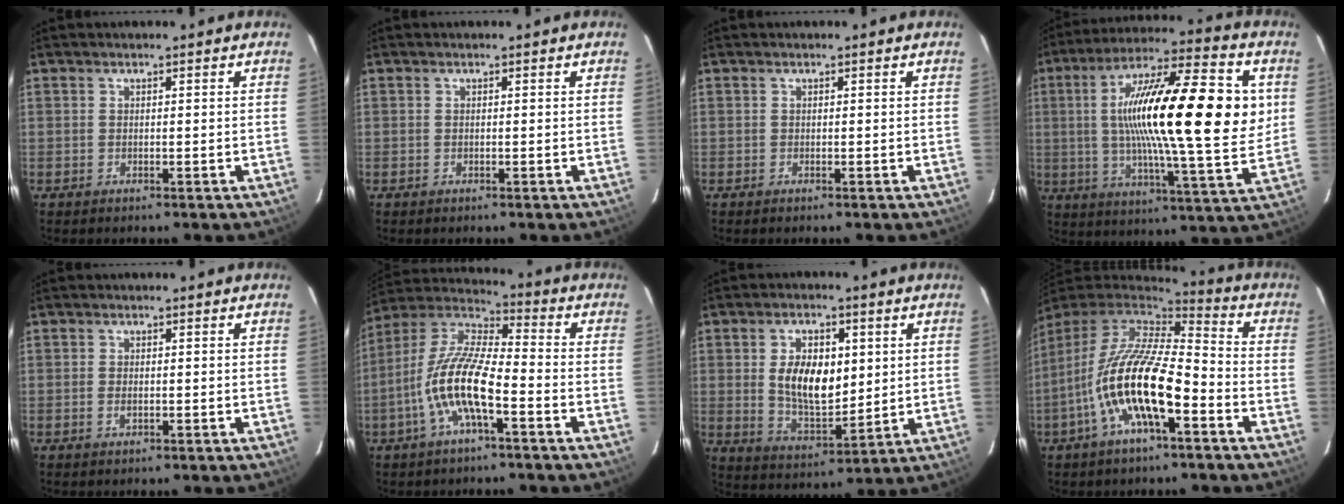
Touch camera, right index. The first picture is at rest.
{"total": 0.0}
{"total": 0.0}
{"total": 25.8, "force": [4.4, 4.9, 24.9], "torque": [-0.422, 0.016, 0.057]}
{"total": 1.4, "force": [-0.4, 0.7, 1.1], "torque": [-0.022, -0.001, -0.007]}
{"total": 13.4, "force": [-5.1, 3.3, 11.9], "torque": [-0.243, -0.001, -0.106]}
{"total": 11.5, "force": [2.0, 6.1, 9.6], "torque": [-0.179, 0.000, 0.047]}
{"total": 18.1, "force": [-6.9, 5.4, 15.8], "torque": [-0.302, -0.025, -0.135]}